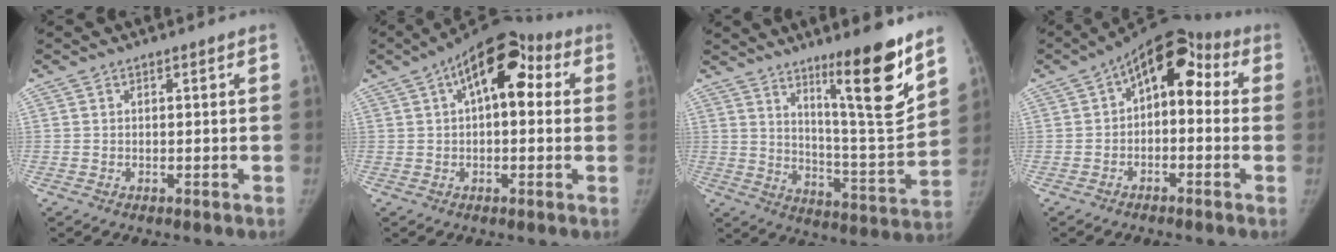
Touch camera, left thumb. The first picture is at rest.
{"total": 13.8, "force": [4.1, 7.0, 11.1], "torque": [-0.141, 0.034, 0.052]}
{"total": 16.6, "force": [10.6, 1.7, 12.6], "torque": [-0.167, -0.086, 0.176]}
{"total": 11.3, "force": [1.2, 6.9, 8.9], "torque": [-0.090, 0.049, 0.000]}